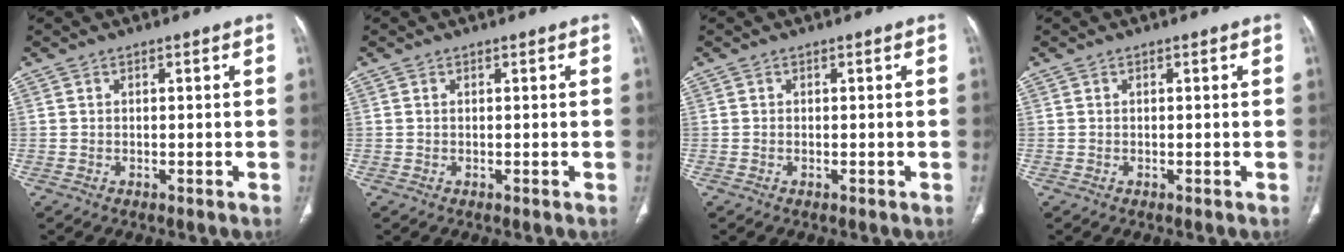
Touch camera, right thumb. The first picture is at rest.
{"total": 0.0}
{"total": 0.0}
{"total": 0.0}